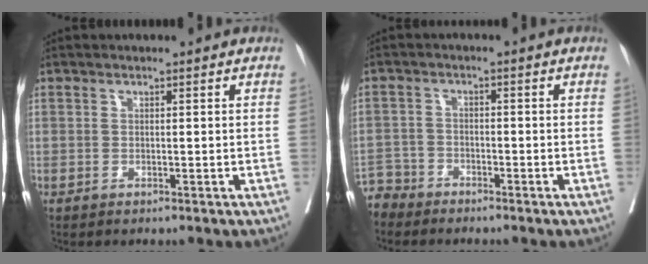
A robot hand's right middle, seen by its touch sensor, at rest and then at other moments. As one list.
[{"total": 4.3, "force": [-4.0, 1.4, -0.9], "torque": [0.019, -0.005, -0.082]}]